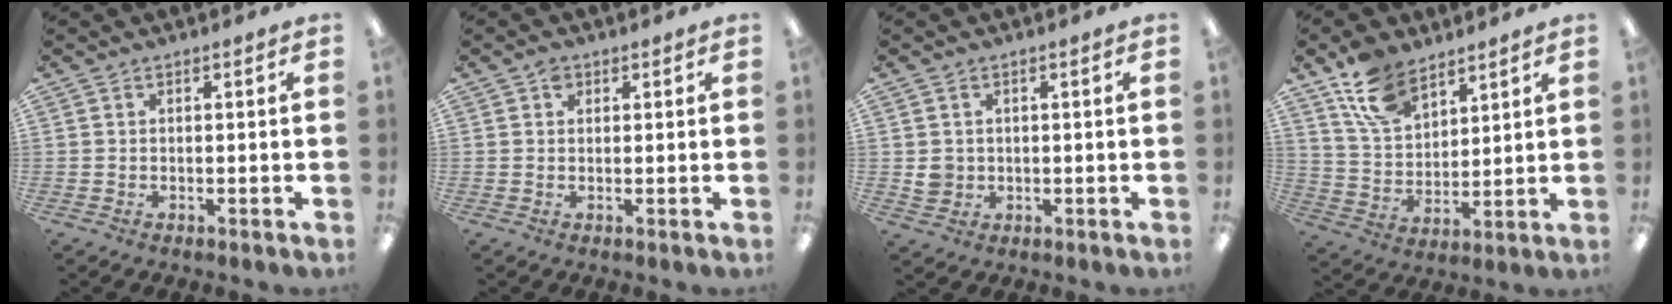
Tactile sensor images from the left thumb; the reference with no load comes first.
{"total": 1.7, "force": [0.8, 1.3, 0.8], "torque": [-0.017, 0.003, 0.014]}
{"total": 3.3, "force": [0.3, 3.2, 0.8], "torque": [-0.009, 0.002, 0.007]}
{"total": 12.3, "force": [8.5, 6.8, 5.6], "torque": [-0.121, -0.027, 0.165]}